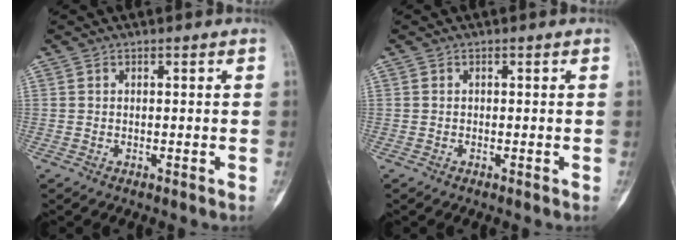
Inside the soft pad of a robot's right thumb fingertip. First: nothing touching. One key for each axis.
{"total": 0.0}